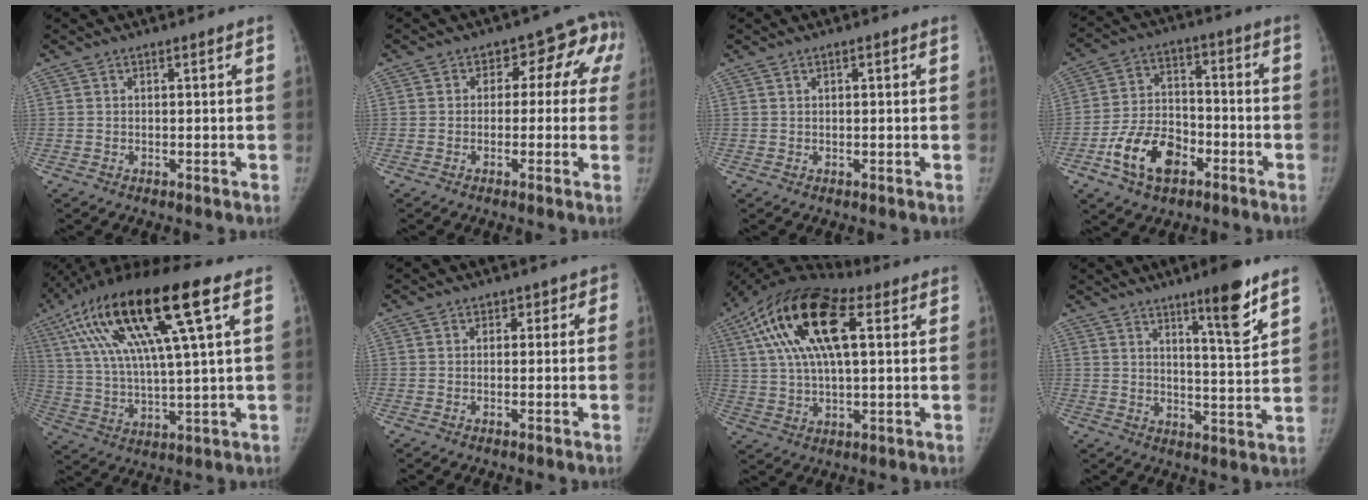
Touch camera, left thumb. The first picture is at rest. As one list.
[{"total": 8.9, "force": [1.0, 6.5, 6.1], "torque": [-0.015, 0.032, -0.002]}, {"total": 0.8, "force": [0.3, 0.3, 0.7], "torque": [-0.010, 0.002, 0.004]}, {"total": 12.8, "force": [-6.1, 8.2, 7.7], "torque": [-0.118, 0.034, -0.110]}, {"total": 23.5, "force": [9.8, 4.8, 20.8], "torque": [-0.410, 0.002, 0.170]}, {"total": 1.9, "force": [0.4, 1.7, 0.8], "torque": [0.019, 0.005, -0.004]}, {"total": 20.3, "force": [6.8, 9.0, 16.9], "torque": [-0.320, 0.020, 0.113]}, {"total": 10.3, "force": [6.7, 1.2, 7.8], "torque": [-0.103, -0.046, 0.100]}]